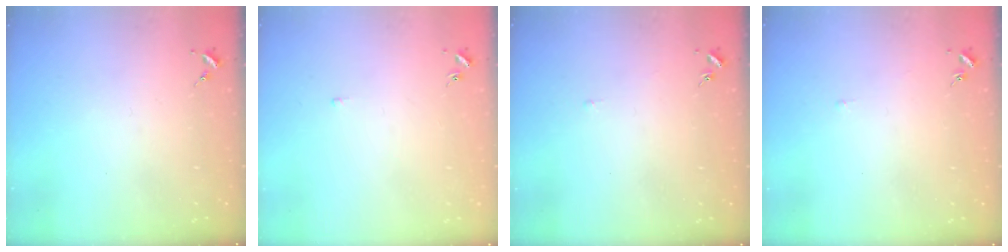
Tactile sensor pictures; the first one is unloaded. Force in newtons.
{"total": 1.8, "press": 1.8, "slide": 0.5}
{"total": 2.4, "press": 2.4, "slide": 0.3}
{"total": 2.4, "press": 2.4, "slide": 0.3}